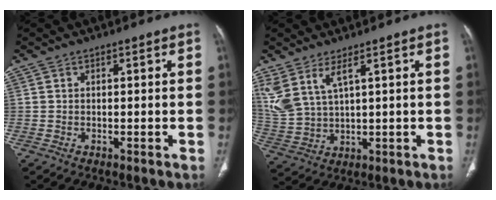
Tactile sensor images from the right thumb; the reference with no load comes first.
{"total": 8.8, "force": [5.0, 3.3, 6.4], "torque": [-0.153, -0.023, 0.120]}